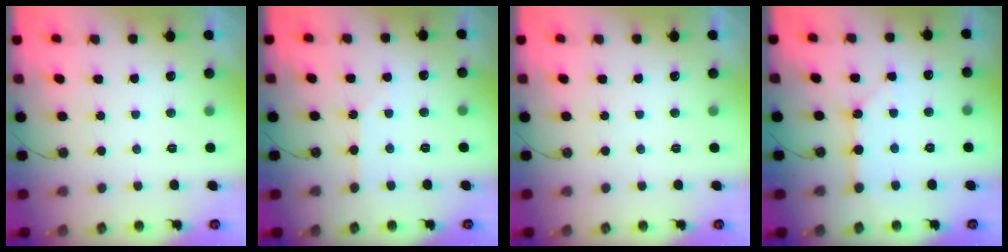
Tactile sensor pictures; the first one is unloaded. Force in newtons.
{"total": 2.6, "press": 2.6, "slide": 0.5}
{"total": 0.0}
{"total": 2.5, "press": 2.5, "slide": 0.2}